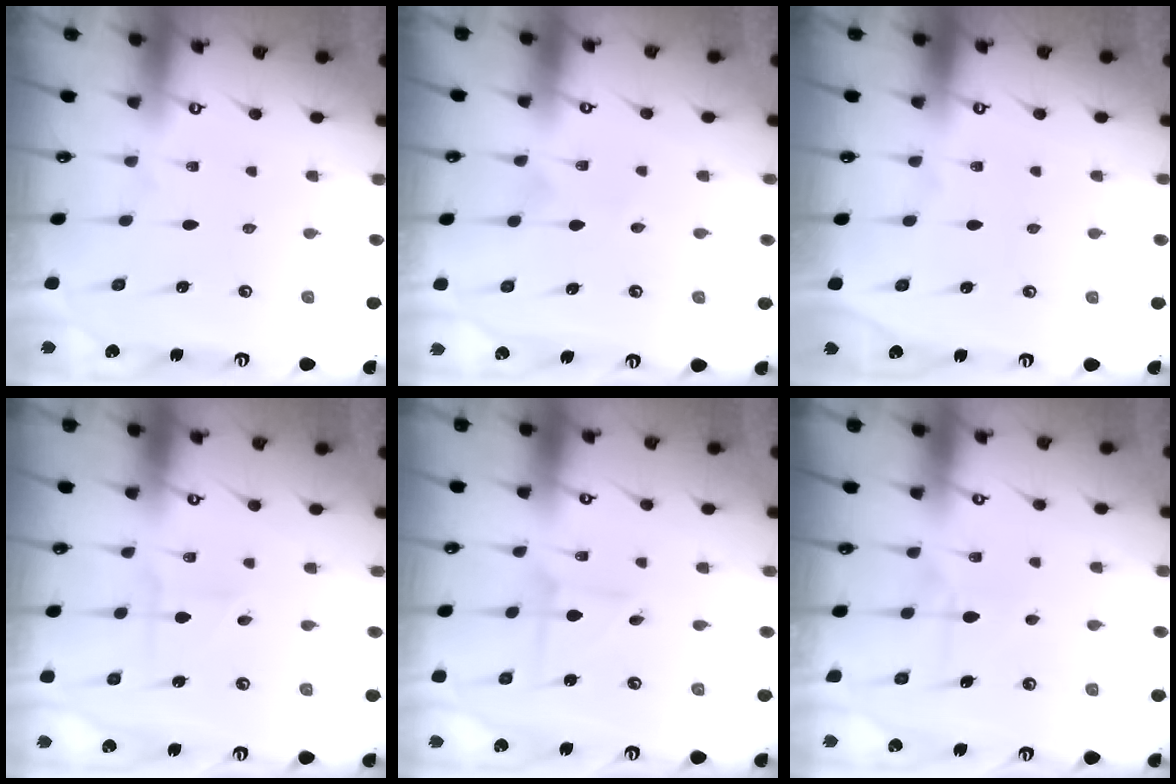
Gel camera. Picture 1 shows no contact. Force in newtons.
{"total": 2.5, "press": 2.3, "slide": 0.9}
{"total": 0.0}
{"total": 2.1, "press": 1.8, "slide": 1.1}
{"total": 2.4, "press": 2.4, "slide": 0.3}
{"total": 5.9, "press": 5.9, "slide": 0.7}